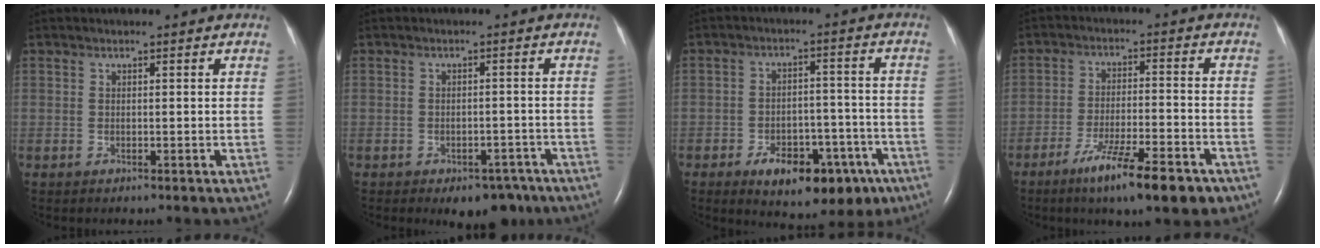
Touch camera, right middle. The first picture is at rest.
{"total": 6.0, "force": [-4.3, 3.3, 2.6], "torque": [-0.022, 0.012, -0.051]}
{"total": 13.0, "force": [-7.6, 6.4, 8.5], "torque": [-0.102, 0.017, -0.100]}
{"total": 12.0, "force": [-7.8, 1.6, 9.0], "torque": [-0.147, -0.019, -0.122]}